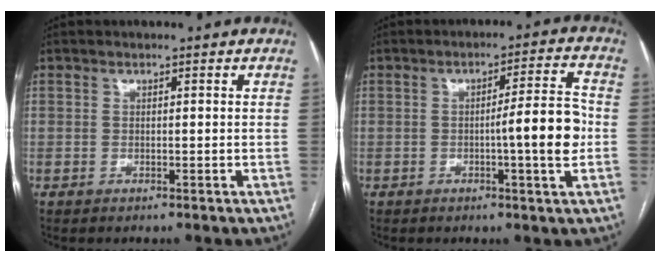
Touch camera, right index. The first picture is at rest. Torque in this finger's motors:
{"motor_torque": [0.90, -0.15, 0.56, 0.11]}